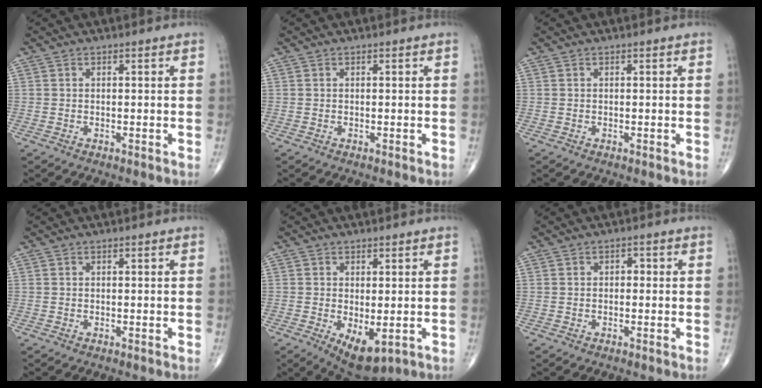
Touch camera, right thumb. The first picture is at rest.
{"total": 0.0}
{"total": 0.0}
{"total": 0.0}
{"total": 7.0, "force": [-1.8, 3.3, 5.8], "torque": [-0.087, -0.014, -0.015]}
{"total": 1.3, "force": [0.0, 0.9, 0.9], "torque": [-0.006, 0.005, -0.005]}